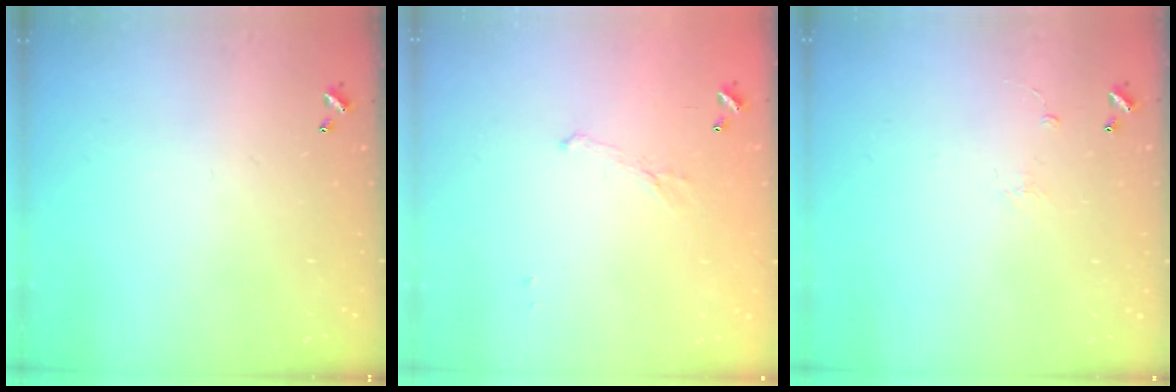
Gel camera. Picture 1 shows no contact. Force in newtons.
{"total": 4.3, "press": 4.2, "slide": 0.9}
{"total": 0.7, "press": 0.2, "slide": 0.7}